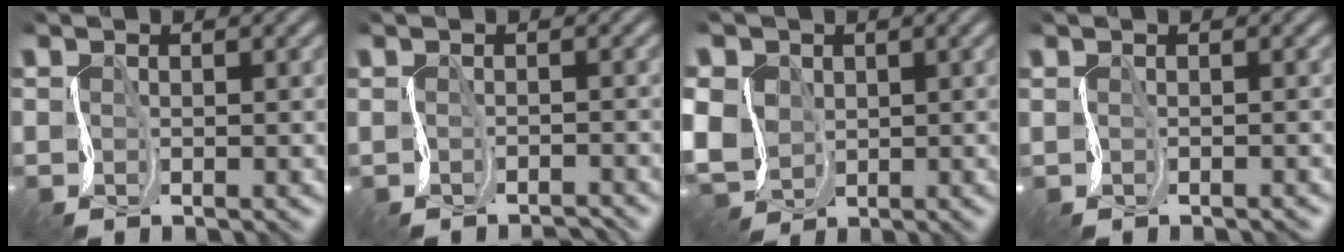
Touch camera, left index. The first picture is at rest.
{"total": 1.5, "force": [-1.4, 0.1, 0.6], "torque": [-0.012, -0.012, -0.029]}
{"total": 6.4, "force": [0.3, 5.4, 3.4], "torque": [-0.081, 0.010, -0.016]}
{"total": 0.7, "force": [0.0, 0.3, 0.7], "torque": [-0.013, -0.006, -0.009]}